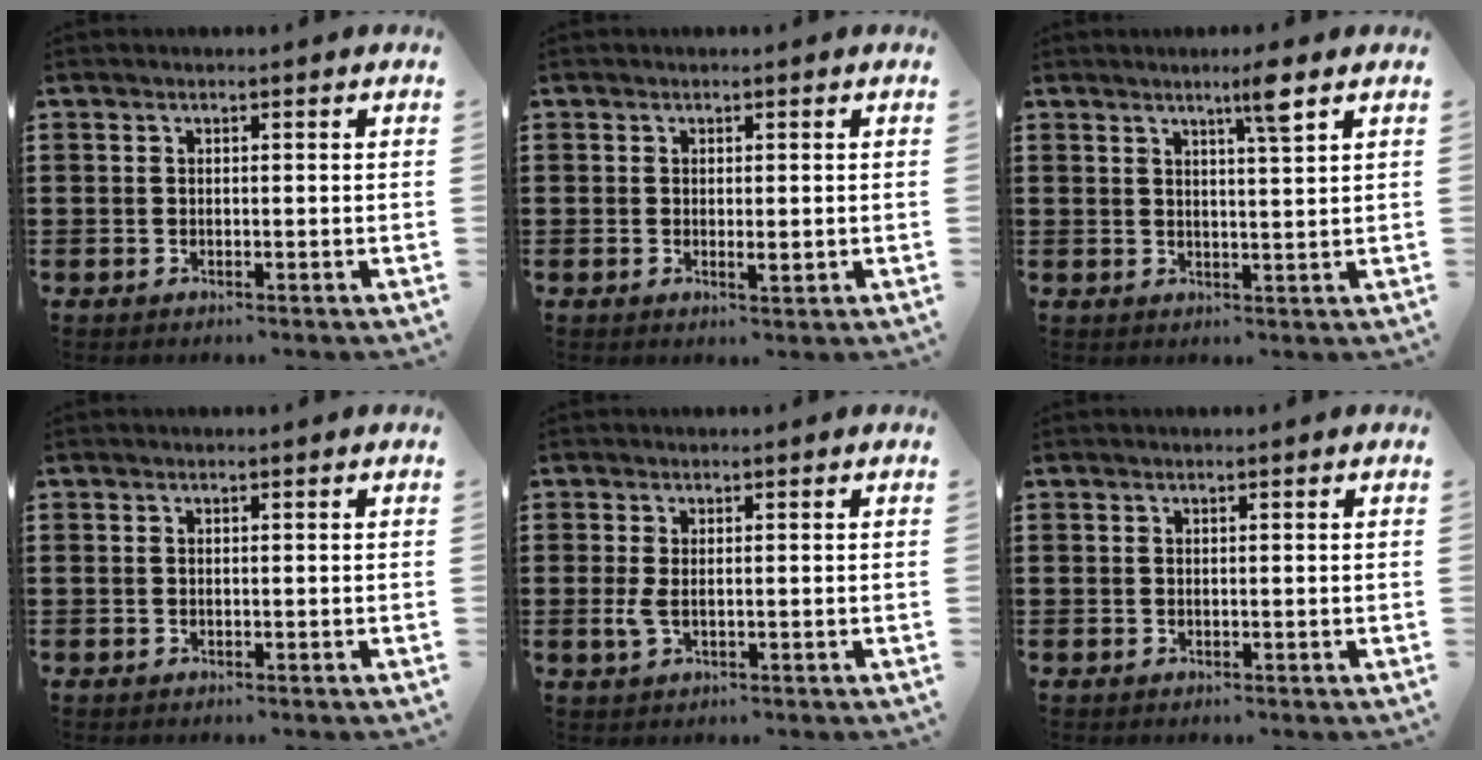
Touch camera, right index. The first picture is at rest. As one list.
[{"total": 1.6, "force": [-0.1, 0.5, 1.5], "torque": [-0.027, -0.001, -0.002]}, {"total": 4.0, "force": [2.7, -0.4, 3.0], "torque": [-0.047, -0.009, 0.041]}, {"total": 0.0}, {"total": 2.1, "force": [-0.2, 0.7, 2.0], "torque": [-0.046, -0.004, -0.005]}, {"total": 0.0}]